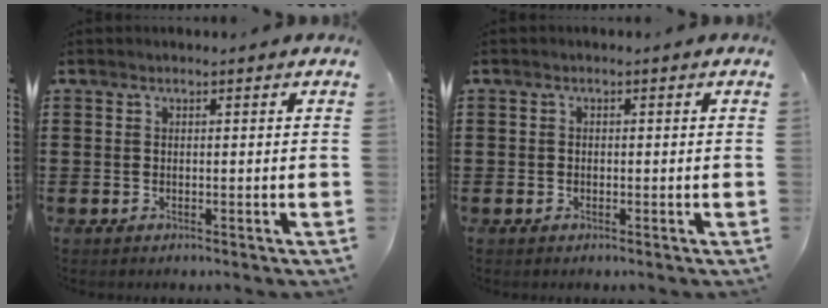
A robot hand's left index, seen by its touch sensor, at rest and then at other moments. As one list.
[{"total": 0.7, "force": [-0.3, 0.6, 0.2], "torque": [-0.007, 0.001, -0.007]}]